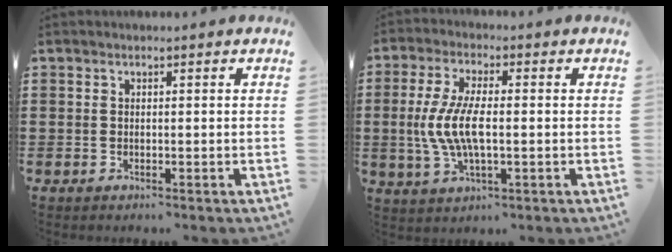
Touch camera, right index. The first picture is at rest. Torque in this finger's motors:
{"motor_torque": [1.06, -0.03, 0.40, 0.21]}